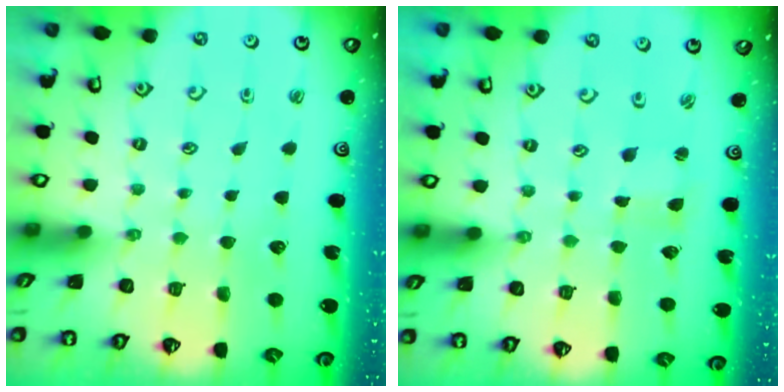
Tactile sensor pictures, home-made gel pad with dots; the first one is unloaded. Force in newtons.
{"total": 0.9, "press": 0.9, "slide": 0.1}